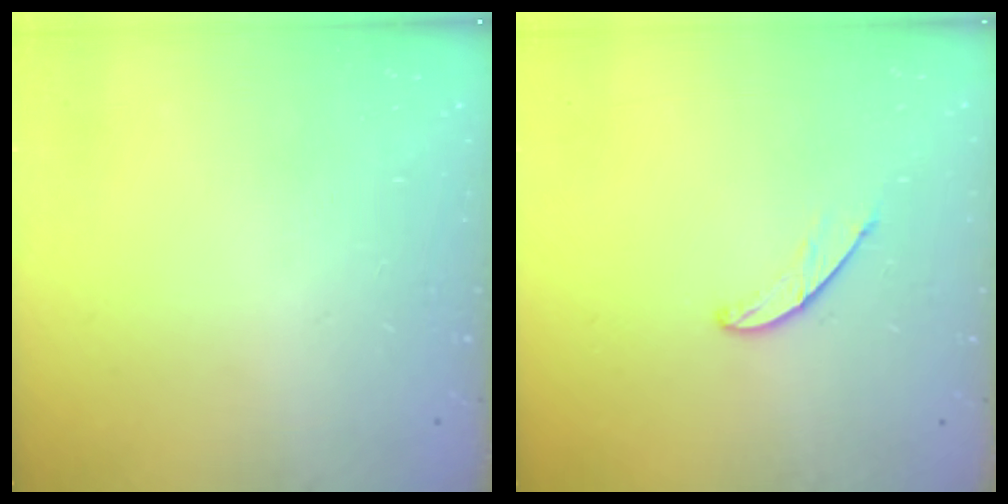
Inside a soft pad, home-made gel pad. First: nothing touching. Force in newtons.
{"total": 5.0, "press": 5.0, "slide": 0.4}